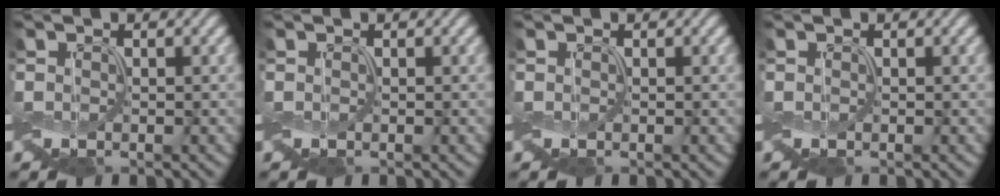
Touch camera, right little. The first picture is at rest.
{"total": 0.0}
{"total": 0.0}
{"total": 0.0}